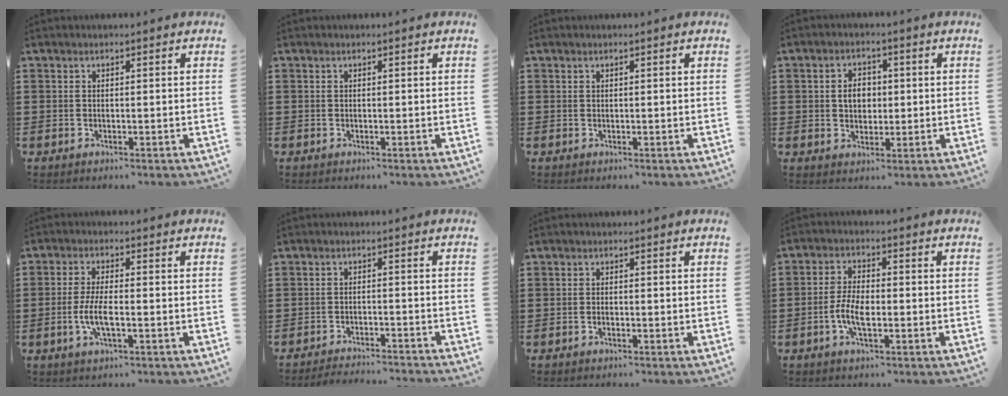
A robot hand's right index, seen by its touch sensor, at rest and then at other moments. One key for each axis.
{"total": 0.0}
{"total": 0.0}
{"total": 3.5, "fx": 0.0, "fy": 2.6, "fz": 2.4, "tx": -0.047, "ty": 0.005, "tz": -0.005}
{"total": 5.3, "fx": -1.5, "fy": 1.4, "fz": 4.9, "tx": -0.111, "ty": -0.007, "tz": -0.036}
{"total": 2.8, "fx": -2.8, "fy": -0.4, "fz": 0.2, "tx": -0.007, "ty": -0.003, "tz": -0.060}
{"total": 0.7, "fx": -0.4, "fy": 0.2, "fz": 0.6, "tx": -0.013, "ty": -0.005, "tz": -0.006}
{"total": 5.4, "fx": -1.7, "fy": 2.2, "fz": 4.6, "tx": -0.114, "ty": -0.005, "tz": -0.040}